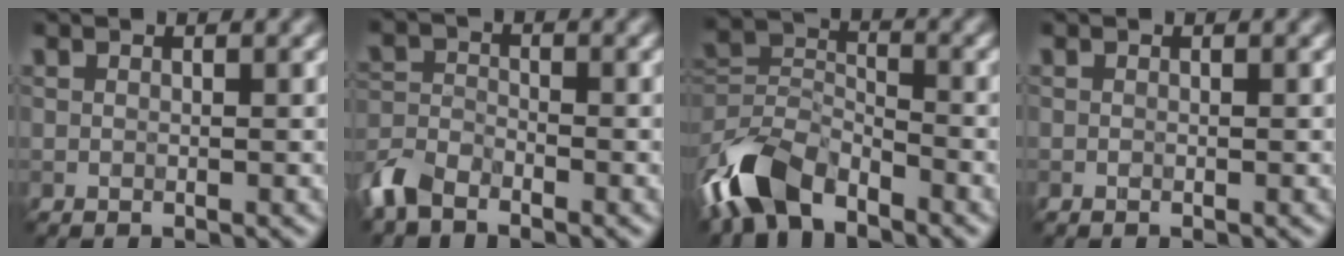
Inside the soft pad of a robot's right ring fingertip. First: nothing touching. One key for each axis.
{"total": 3.7, "fx": -3.0, "fy": 1.7, "fz": 1.5, "tx": -0.032, "ty": -0.001, "tz": -0.073}
{"total": 7.5, "fx": -5.1, "fy": 3.8, "fz": 4.0, "tx": -0.079, "ty": -0.002, "tz": -0.115}
{"total": 0.0}